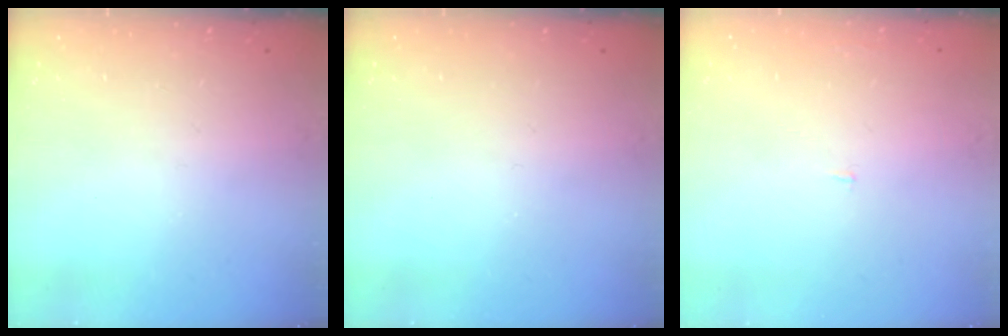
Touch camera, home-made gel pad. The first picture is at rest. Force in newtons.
{"total": 0.0}
{"total": 1.2, "press": 1.2, "slide": 0.1}